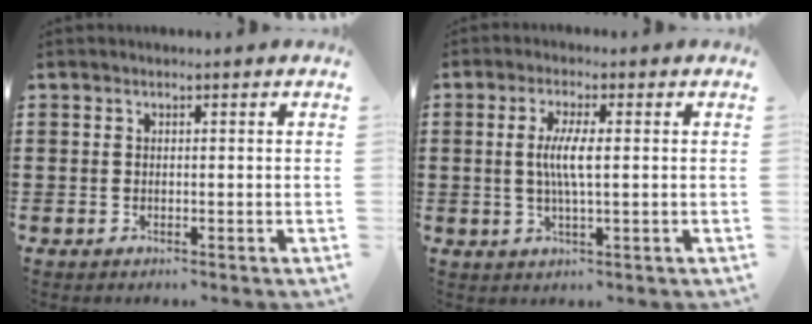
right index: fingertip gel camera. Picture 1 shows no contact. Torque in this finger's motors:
{"motor_torque": [1.23, 0.78, 0.43, 0.13]}